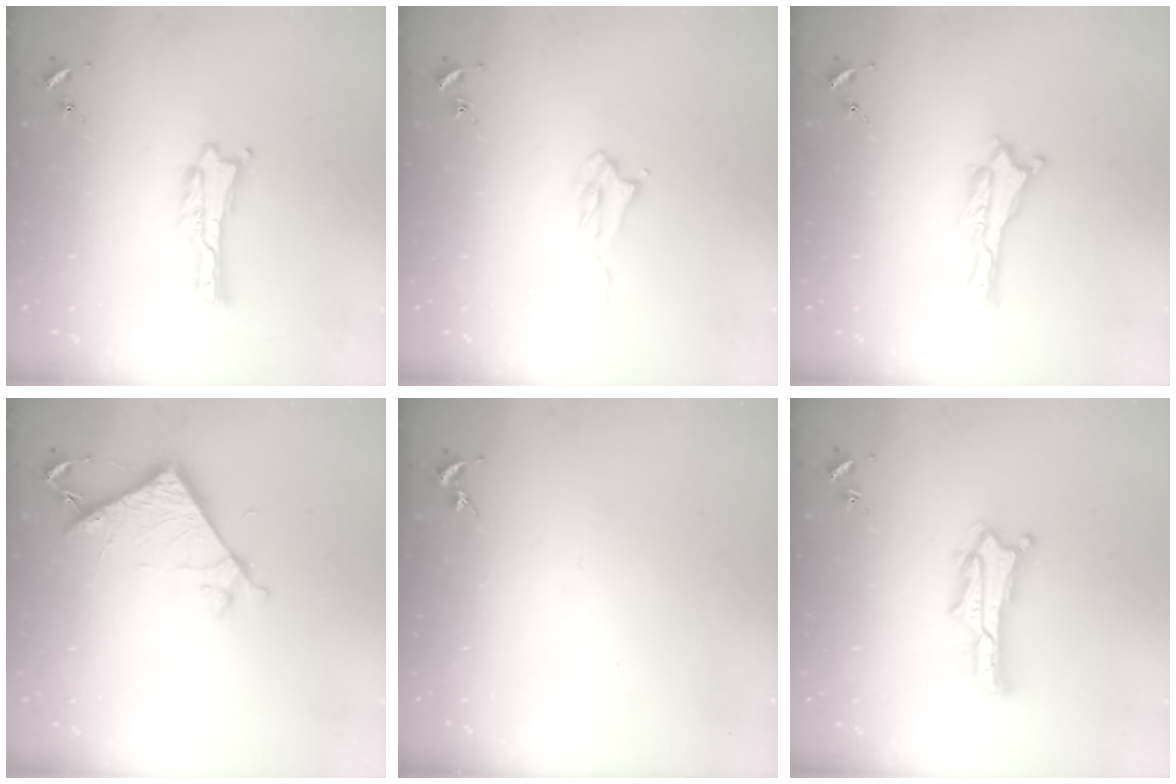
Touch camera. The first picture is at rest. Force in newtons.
{"total": 2.1, "press": 2.0, "slide": 0.3}
{"total": 0.0}
{"total": 7.2, "press": 7.2, "slide": 0.4}
{"total": 0.0}
{"total": 5.0, "press": 5.0, "slide": 0.6}